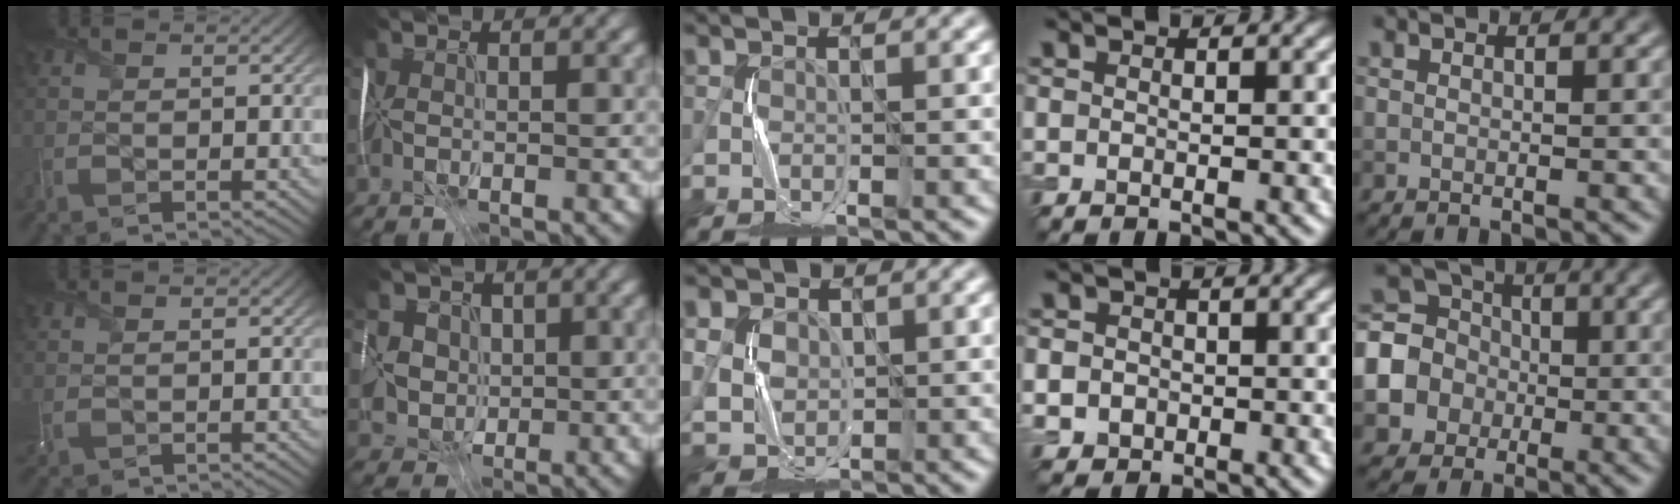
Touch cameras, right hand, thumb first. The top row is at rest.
{"thumb": {"total": 1.7, "force": [0.9, 0.6, 1.2], "torque": [-0.039, 0.005, 0.021]}, "index": {"total": 5.8, "force": [1.2, 5.0, 2.6], "torque": [-0.048, 0.022, -0.004]}, "middle": {"total": 5.3, "force": [1.6, 4.4, 2.4], "torque": [-0.056, 0.016, 0.018]}, "ring": {"total": 2.8, "force": [-0.3, 2.6, 0.9], "torque": [-0.006, 0.003, -0.016]}, "little": {"total": 7.2, "force": [-0.9, 6.6, 2.7], "torque": [-0.071, 0.009, -0.044]}}